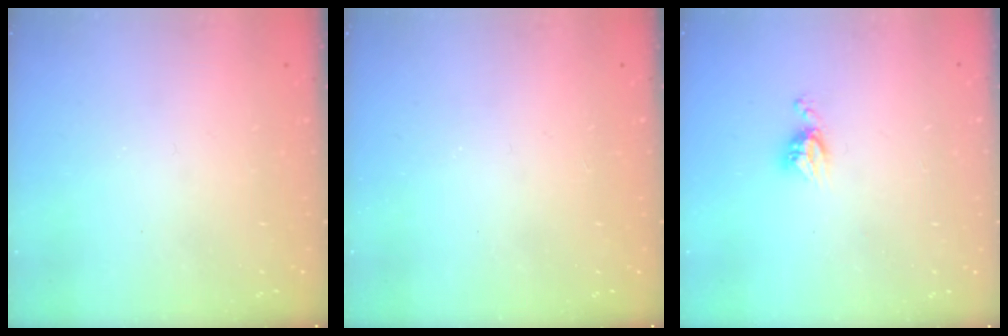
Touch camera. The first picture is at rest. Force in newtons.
{"total": 1.7, "press": 1.7, "slide": 0.2}
{"total": 5.1, "press": 5.1, "slide": 0.5}